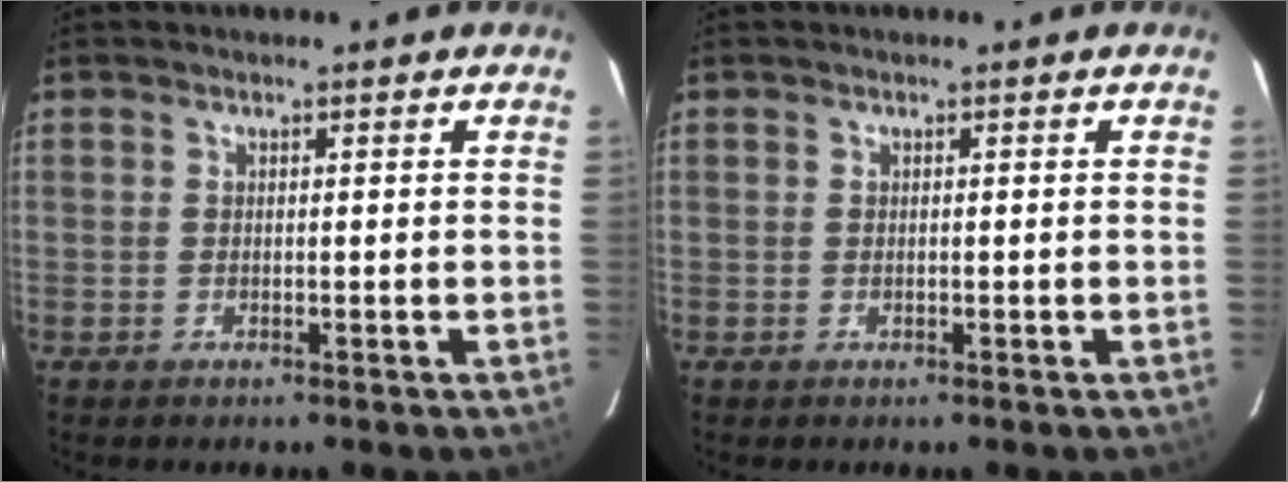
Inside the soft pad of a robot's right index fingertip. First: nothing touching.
{"total": 0.0}